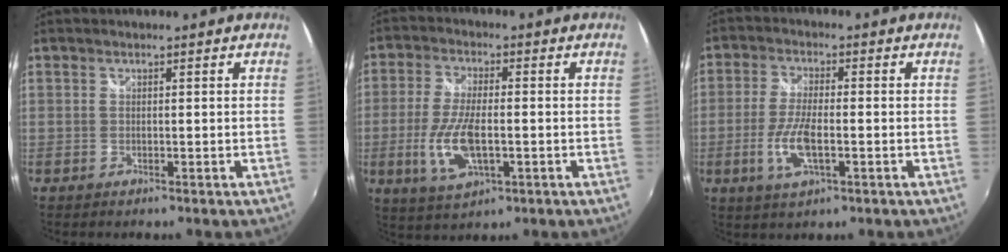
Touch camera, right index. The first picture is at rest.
{"total": 10.1, "force": [-2.4, 3.8, 9.0], "torque": [-0.191, -0.010, -0.043]}
{"total": 7.7, "force": [-2.2, 2.3, 7.0], "torque": [-0.149, -0.007, -0.044]}